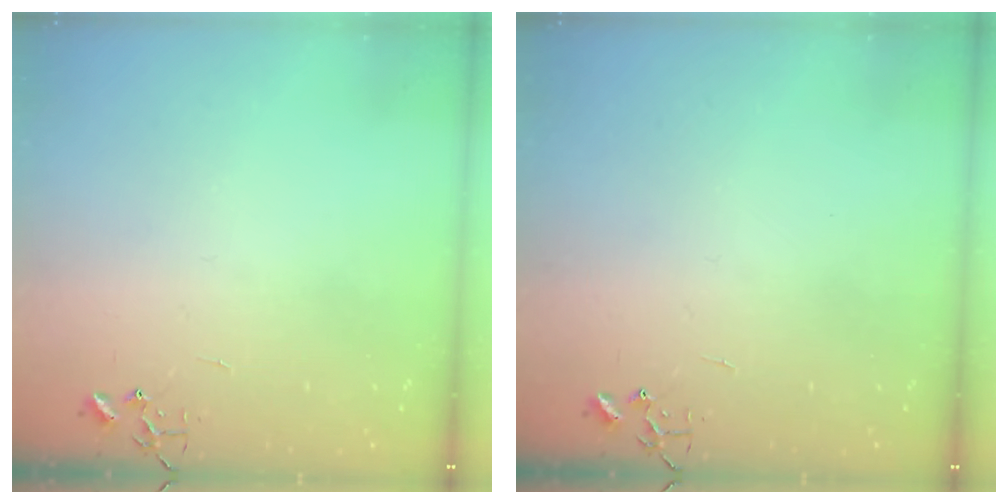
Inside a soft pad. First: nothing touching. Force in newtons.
{"total": 0.0}